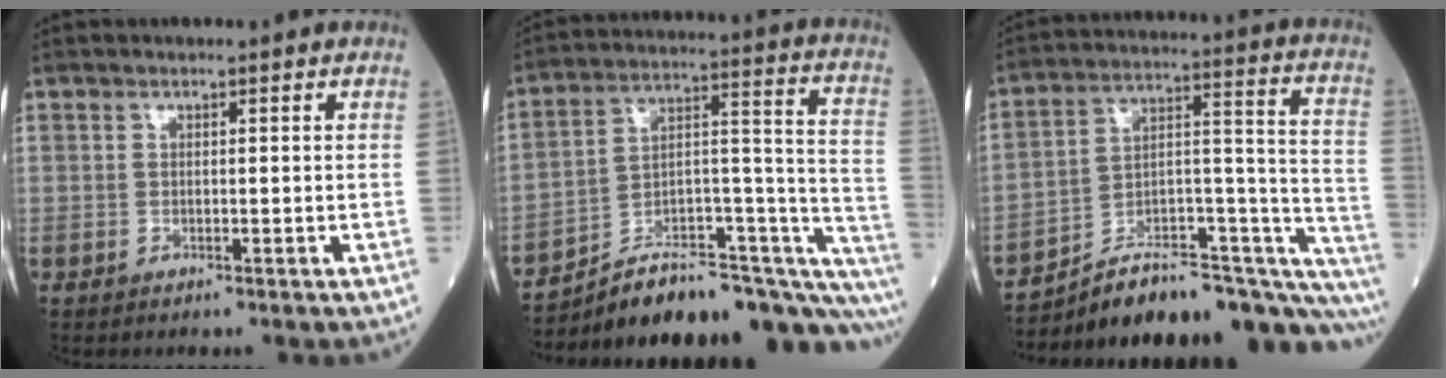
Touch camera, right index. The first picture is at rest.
{"total": 24.1, "force": [-20.0, 5.5, 12.3], "torque": [-0.103, 0.056, -0.288]}
{"total": 24.2, "force": [-20.2, 5.1, 12.3], "torque": [-0.103, 0.054, -0.292]}